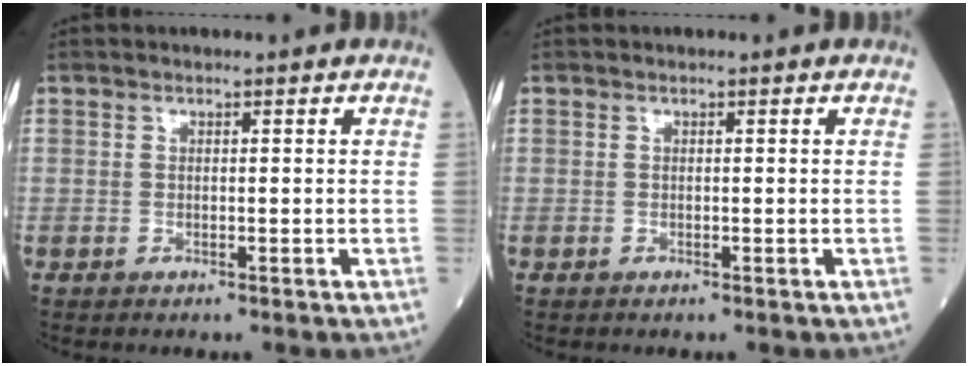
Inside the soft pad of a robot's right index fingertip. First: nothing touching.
{"total": 0.0}